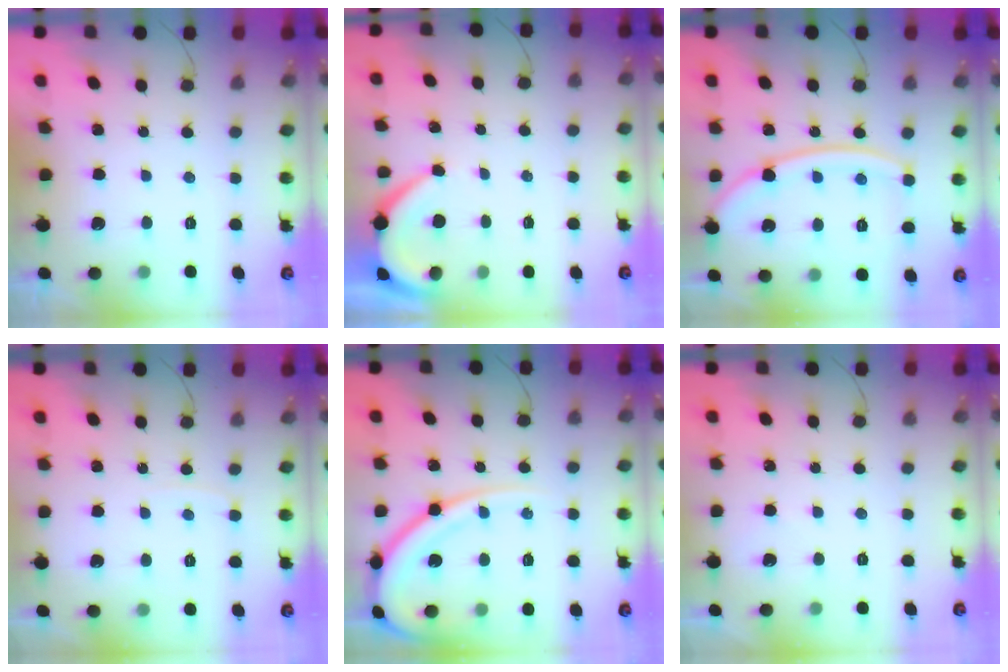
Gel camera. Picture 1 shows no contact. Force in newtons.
{"total": 4.1, "press": 4.0, "slide": 0.5}
{"total": 13.6, "press": 13.5, "slide": 1.7}
{"total": 3.3, "press": 3.3, "slide": 0.5}
{"total": 14.8, "press": 14.7, "slide": 1.8}
{"total": 2.1, "press": 2.1, "slide": 0.3}